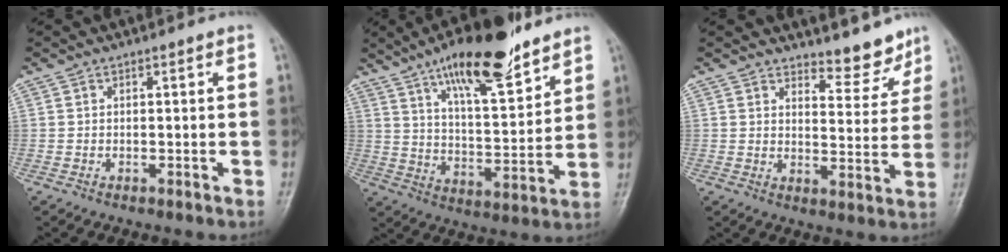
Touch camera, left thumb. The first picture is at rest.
{"total": 17.8, "force": [12.2, 5.1, 12.0], "torque": [-0.168, -0.064, 0.206]}
{"total": 7.1, "force": [6.4, 2.3, 1.7], "torque": [0.000, -0.062, 0.088]}